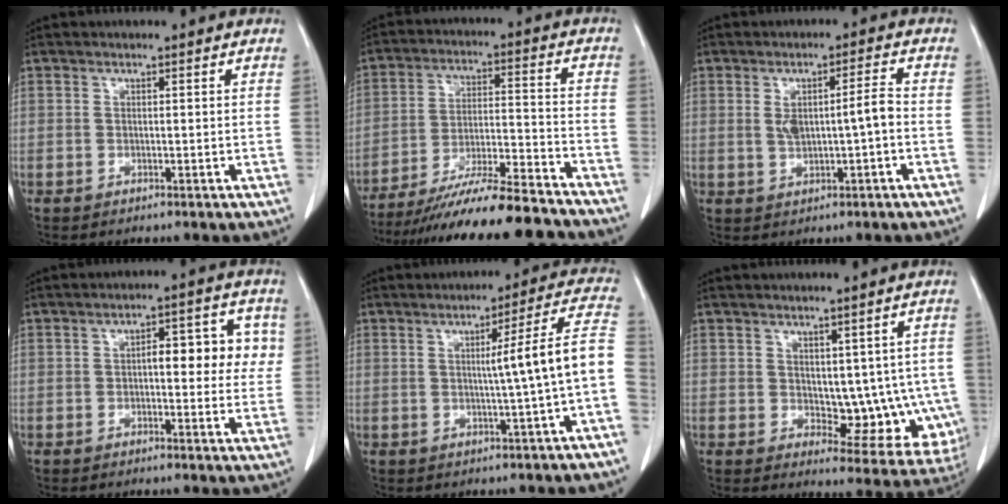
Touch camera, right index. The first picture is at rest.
{"total": 19.9, "force": [-17.8, 0.4, 9.0], "torque": [-0.140, -0.013, -0.281]}
{"total": 5.3, "force": [-0.1, 0.9, 5.2], "torque": [-0.091, 0.012, 0.006]}
{"total": 7.9, "force": [1.2, 3.3, 7.1], "torque": [-0.081, 0.023, 0.013]}
{"total": 9.4, "force": [-0.8, -1.7, 9.2], "torque": [-0.122, 0.011, -0.010]}
{"total": 10.1, "force": [0.1, 5.8, 8.3], "torque": [-0.080, 0.003, 0.020]}